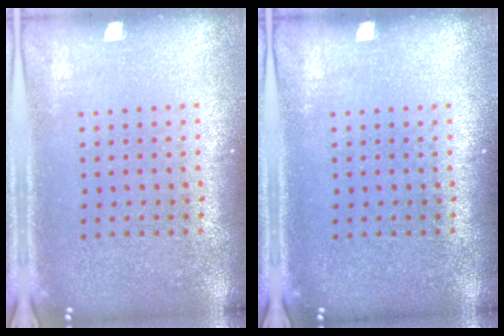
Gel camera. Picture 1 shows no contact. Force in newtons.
{"total": 0.0}